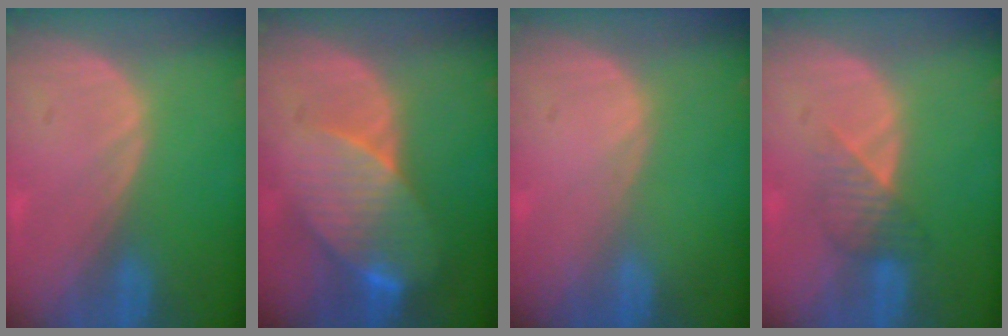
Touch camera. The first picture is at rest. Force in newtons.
{"total": 8.2, "press": 7.6, "slide": 3.1}
{"total": 0.0}
{"total": 3.6, "press": 3.4, "slide": 1.2}